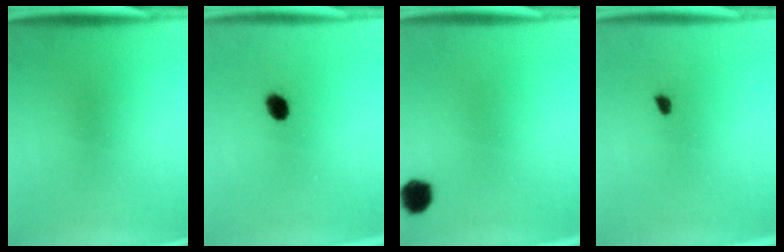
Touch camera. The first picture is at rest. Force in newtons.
{"total": 3.6}
{"total": 4.4}
{"total": 1.4}